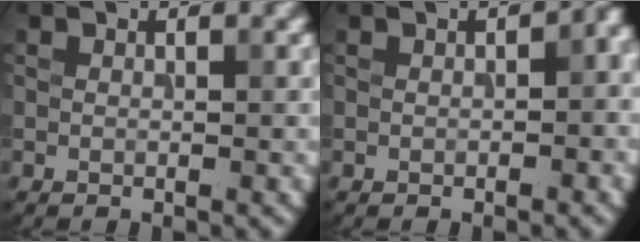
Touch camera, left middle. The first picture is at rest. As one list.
[{"total": 4.8, "force": [0.6, 2.3, 4.1], "torque": [-0.025, 0.011, 0.009]}]